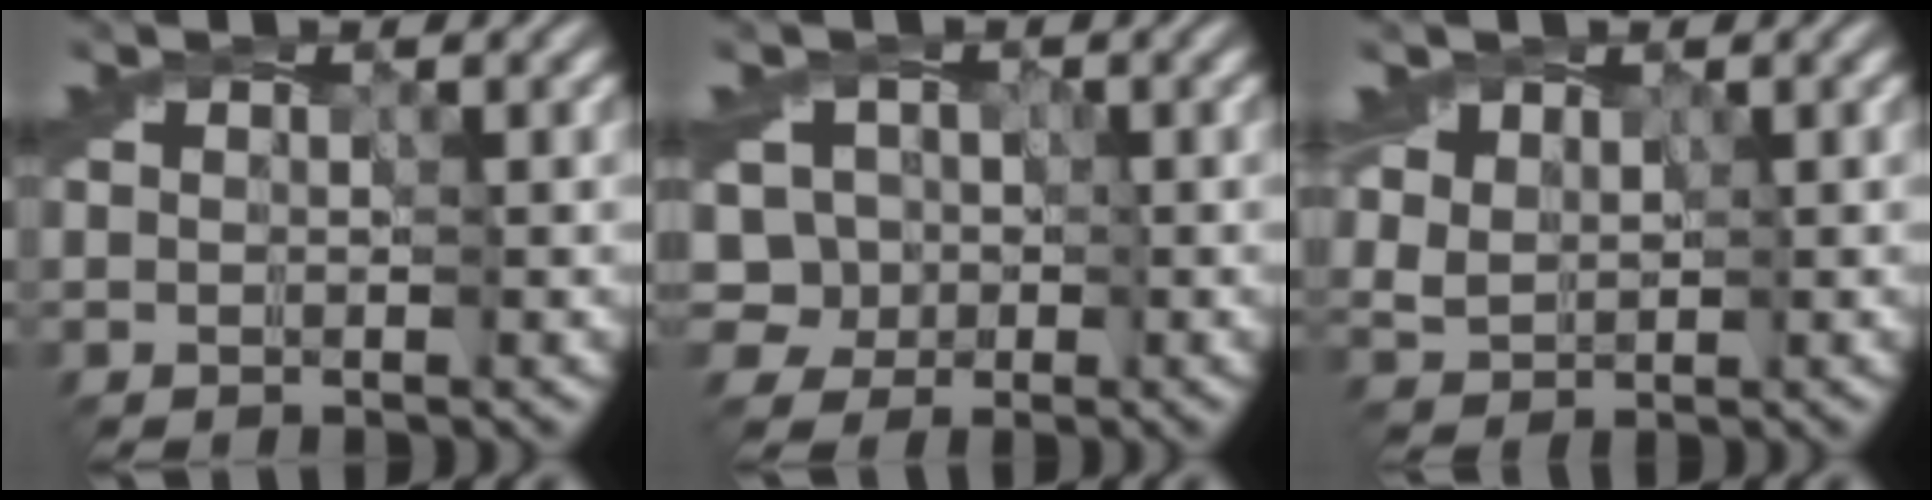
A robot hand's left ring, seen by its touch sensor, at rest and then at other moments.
{"total": 4.5, "force": [0.1, 4.3, 1.3], "torque": [-0.002, 0.039, -0.034]}
{"total": 4.0, "force": [2.5, 2.8, 1.4], "torque": [-0.054, 0.006, 0.054]}